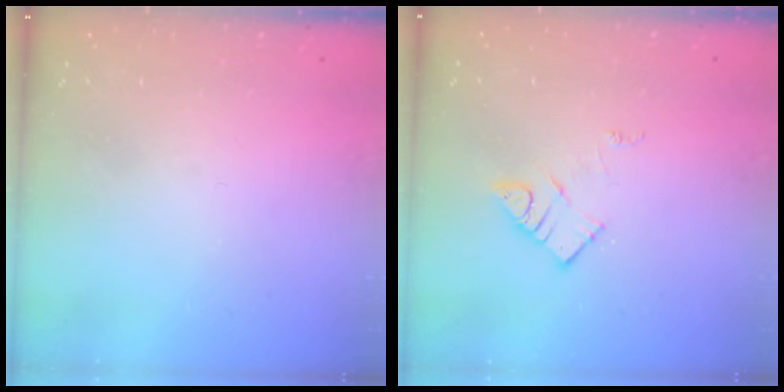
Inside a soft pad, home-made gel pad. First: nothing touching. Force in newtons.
{"total": 6.6, "press": 6.6, "slide": 0.3}